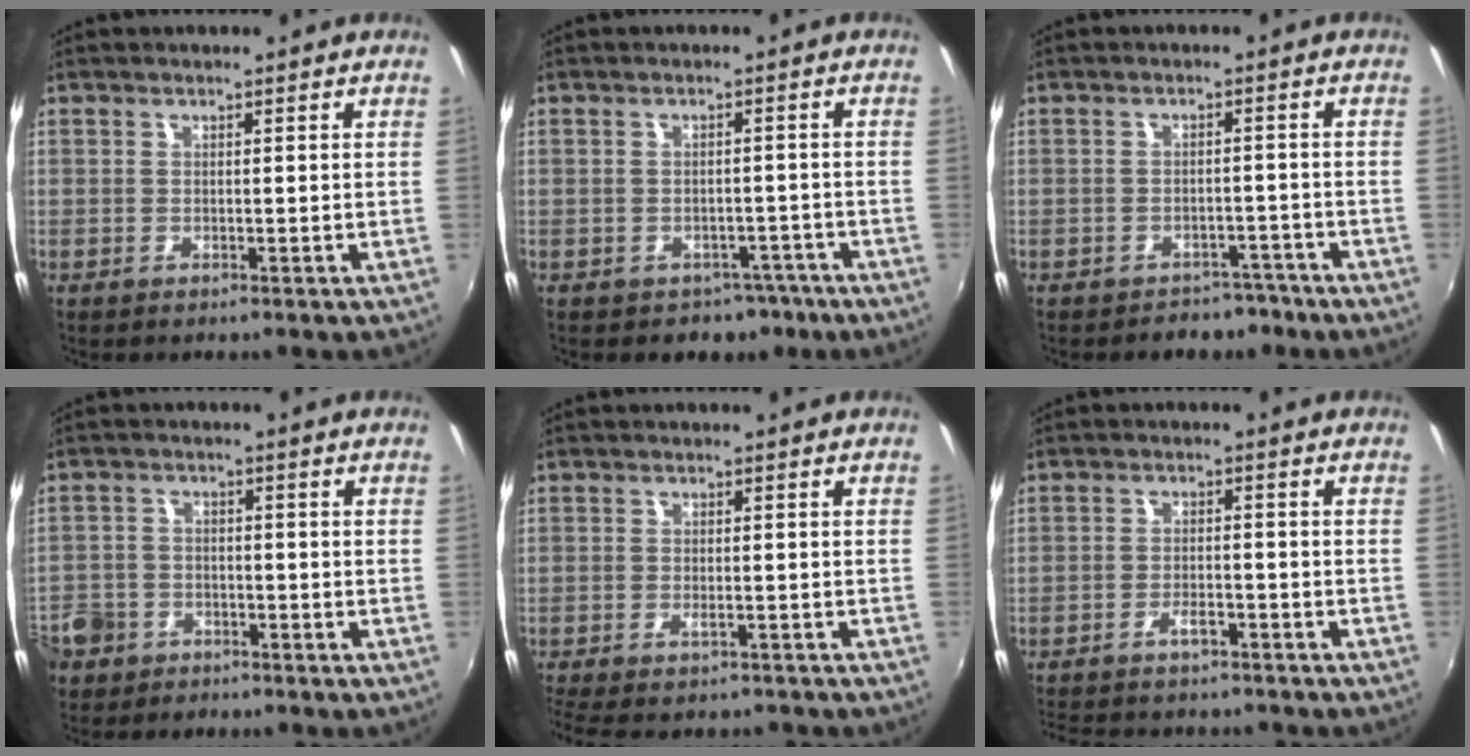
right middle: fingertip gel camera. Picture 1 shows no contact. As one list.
[{"total": 5.0, "force": [-3.3, 3.5, 1.1], "torque": [-0.023, 0.013, -0.029]}, {"total": 5.7, "force": [-4.6, 3.1, 1.0], "torque": [-0.019, 0.012, -0.053]}, {"total": 10.2, "force": [-5.6, 8.0, 2.9], "torque": [-0.099, 0.020, -0.095]}, {"total": 6.5, "force": [-5.4, 1.8, 3.1], "torque": [-0.077, -0.020, -0.084]}, {"total": 9.6, "force": [-8.2, 3.0, 3.9], "torque": [-0.096, -0.003, -0.123]}]